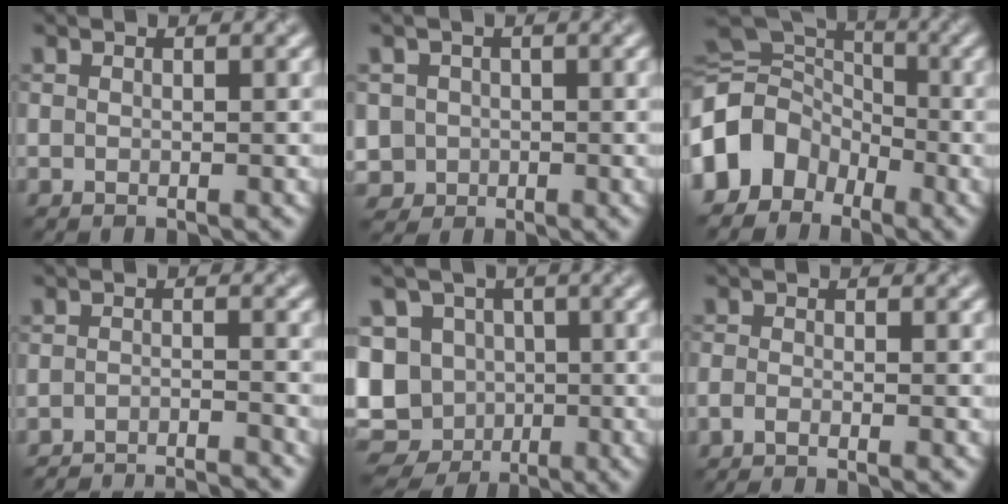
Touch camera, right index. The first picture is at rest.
{"total": 2.3, "force": [-0.3, 2.3, 0.2], "torque": [0.005, 0.001, -0.001]}
{"total": 10.0, "force": [-4.2, 8.0, 4.4], "torque": [-0.088, 0.008, -0.099]}
{"total": 7.8, "force": [-7.5, 1.1, 1.6], "torque": [-0.014, -0.001, -0.106]}
{"total": 11.3, "force": [-3.5, 9.6, 4.8], "torque": [-0.068, -0.002, -0.082]}
{"total": 2.2, "force": [-1.7, 0.4, 1.4], "torque": [-0.025, -0.006, -0.035]}